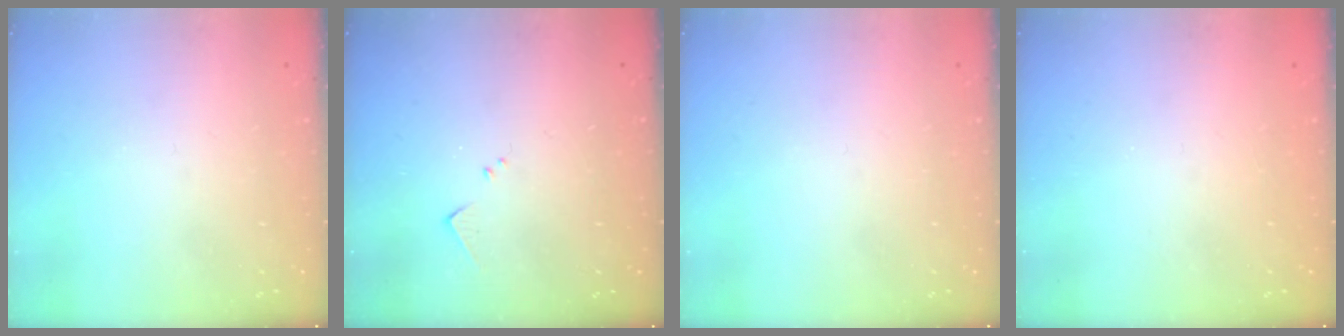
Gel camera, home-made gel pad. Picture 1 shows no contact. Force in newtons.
{"total": 5.7, "press": 5.6, "slide": 0.4}
{"total": 0.0}
{"total": 1.0, "press": 1.0, "slide": 0.2}